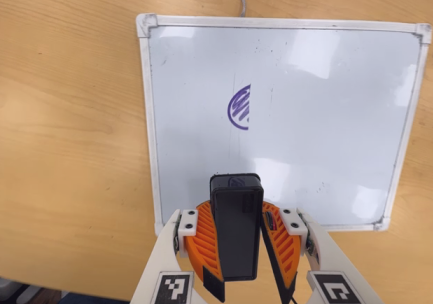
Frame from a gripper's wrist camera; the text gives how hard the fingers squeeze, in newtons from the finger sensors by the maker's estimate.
{"total": 11.6, "left": 11.0, "right": 12.2}